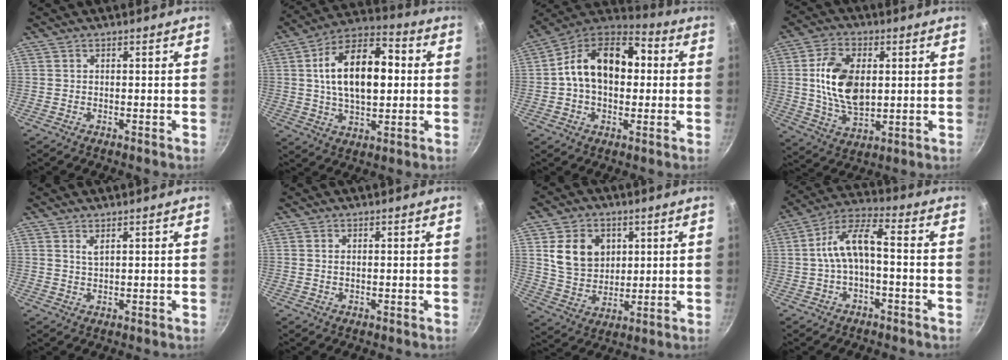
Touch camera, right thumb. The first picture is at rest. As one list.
[{"total": 18.2, "force": [2.3, 9.9, 15.1], "torque": [-0.234, 0.020, 0.033]}, {"total": 17.8, "force": [1.5, 11.5, 13.5], "torque": [-0.193, 0.039, 0.016]}, {"total": 14.1, "force": [1.7, 8.4, 11.2], "torque": [-0.191, -0.007, 0.037]}, {"total": 1.4, "force": [1.0, 0.3, 1.0], "torque": [-0.018, -0.009, 0.022]}, {"total": 0.7, "force": [0.2, 0.3, 0.5], "torque": [-0.013, 0.004, 0.007]}, {"total": 11.3, "force": [3.4, 9.0, 6.0], "torque": [-0.069, -0.015, 0.072]}, {"total": 9.5, "force": [-0.5, 4.0, 8.5], "torque": [-0.171, 0.044, -0.014]}]